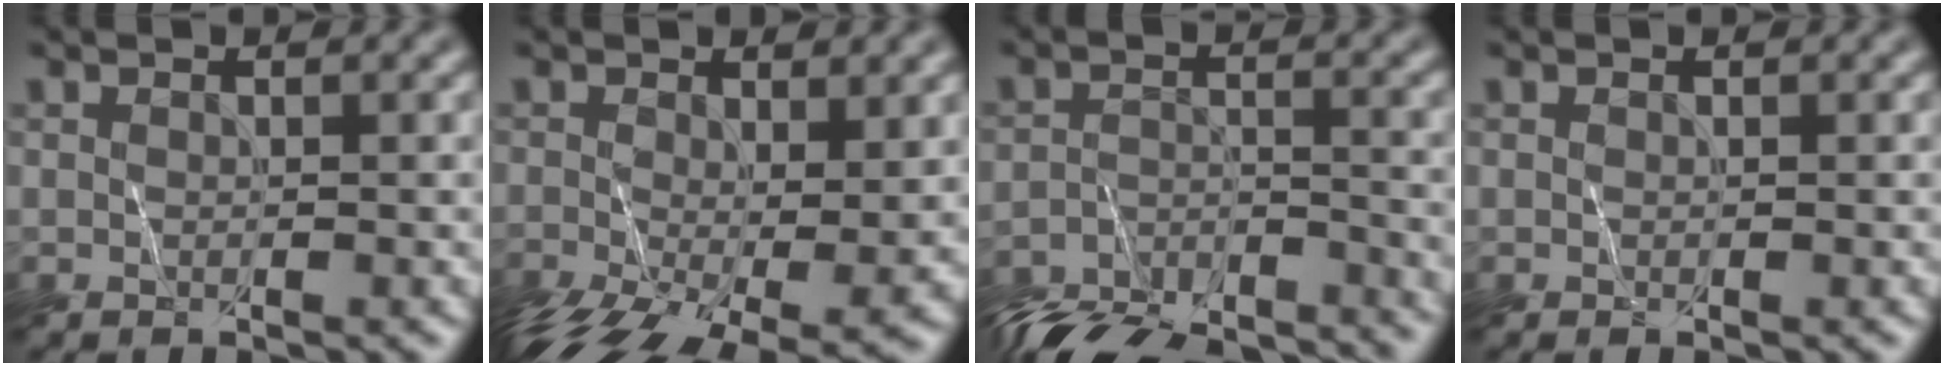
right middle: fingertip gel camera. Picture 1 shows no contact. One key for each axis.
{"total": 8.8, "fx": -3.8, "fy": 3.9, "fz": 6.8, "tx": -0.137, "ty": -0.039, "tz": -0.059}
{"total": 12.4, "fx": -12.0, "fy": 2.0, "fz": 2.1, "tx": -0.041, "ty": -0.019, "tz": -0.182}
{"total": 0.0}